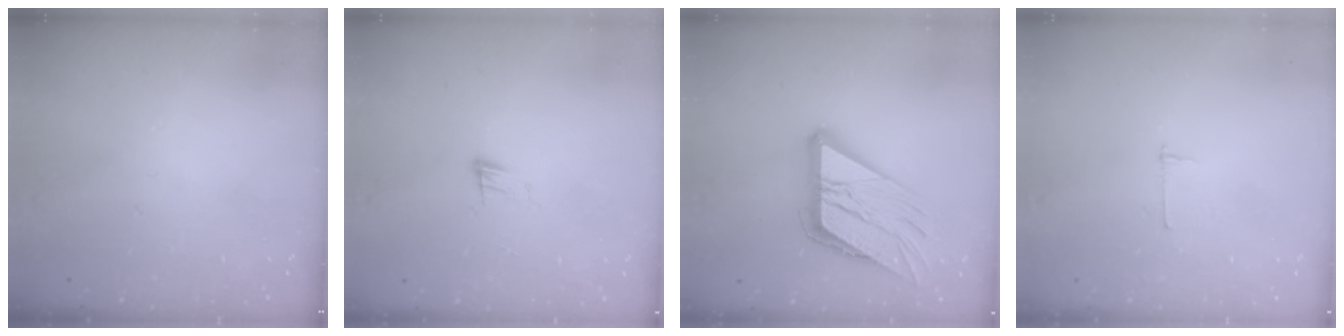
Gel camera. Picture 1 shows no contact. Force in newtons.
{"total": 5.1, "press": 5.1, "slide": 0.5}
{"total": 18.0, "press": 17.9, "slide": 2.5}
{"total": 2.7, "press": 2.7, "slide": 0.3}